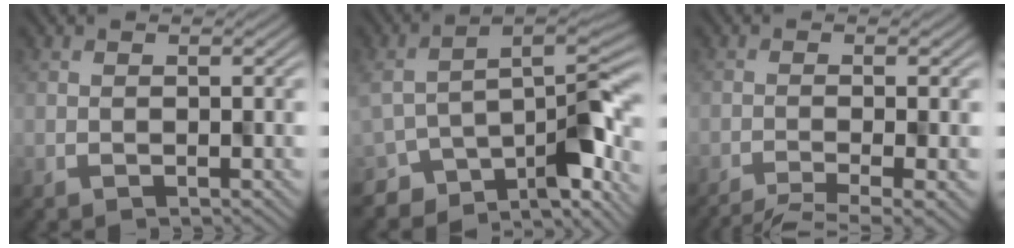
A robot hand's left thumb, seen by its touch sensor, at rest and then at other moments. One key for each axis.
{"total": 8.9, "fx": -5.6, "fy": 3.8, "fz": 5.8, "tx": -0.077, "ty": -0.005, "tz": -0.093}
{"total": 6.4, "fx": -4.9, "fy": 0.8, "fz": 4.1, "tx": -0.061, "ty": -0.003, "tz": -0.067}